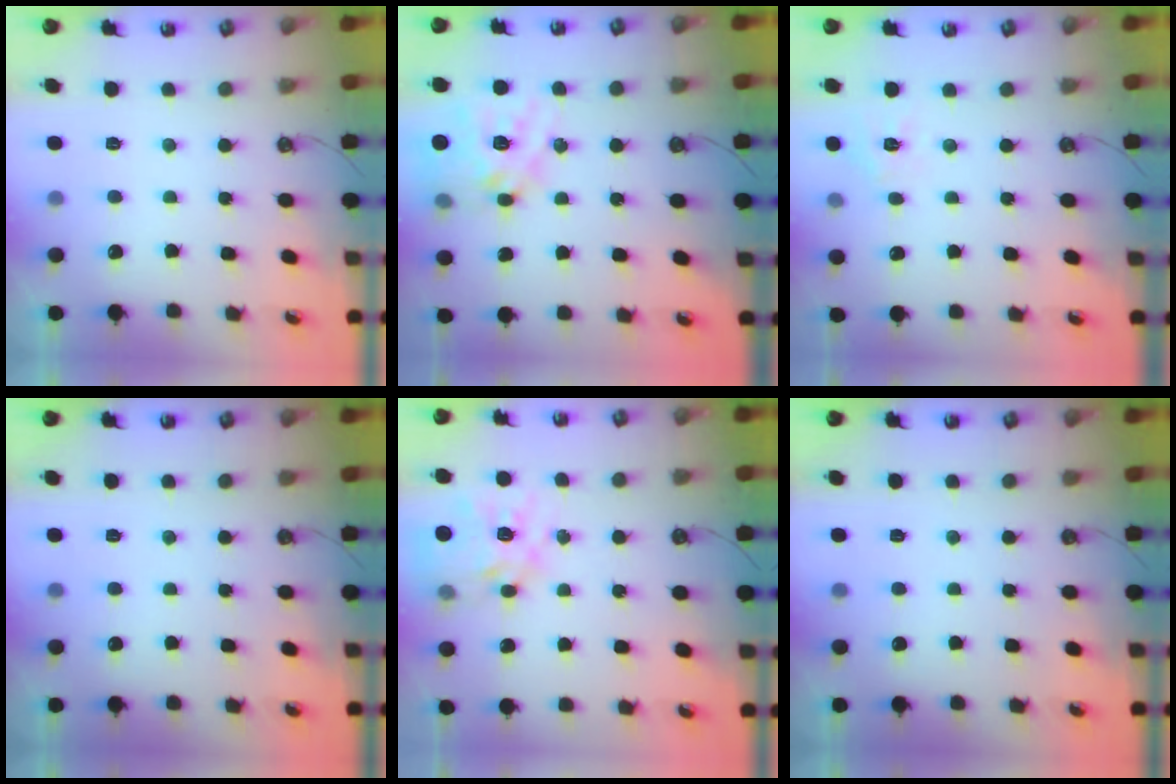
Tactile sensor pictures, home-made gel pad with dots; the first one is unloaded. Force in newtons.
{"total": 16.0, "press": 15.9, "slide": 1.4}
{"total": 5.5, "press": 5.5, "slide": 0.5}
{"total": 0.0}
{"total": 15.3, "press": 15.2, "slide": 1.4}
{"total": 0.0}